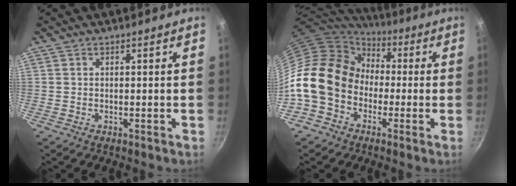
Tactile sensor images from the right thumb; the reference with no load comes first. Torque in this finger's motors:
{"motor_torque": [1.92, 2.51, 1.34, -1.43, 0.65]}